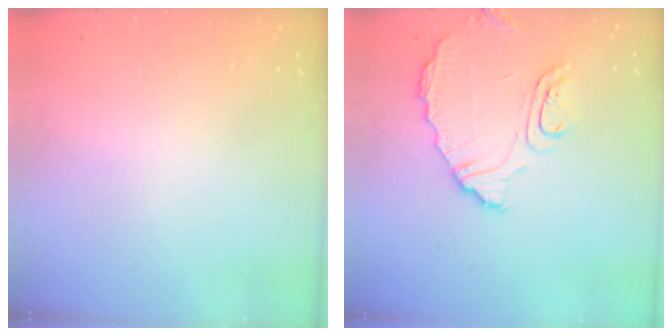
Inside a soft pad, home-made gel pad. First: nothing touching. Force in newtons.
{"total": 9.5, "press": 9.5, "slide": 0.4}